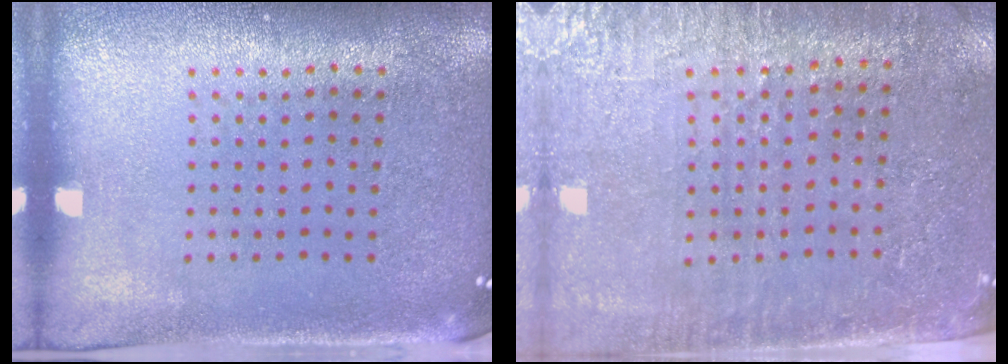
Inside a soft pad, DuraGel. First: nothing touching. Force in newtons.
{"total": 3.3, "press": 3.0, "slide": 1.5}